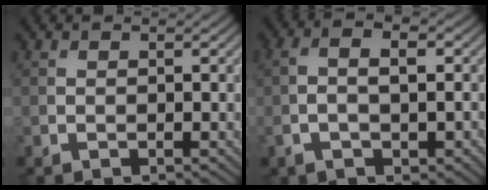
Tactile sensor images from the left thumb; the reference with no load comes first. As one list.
[{"total": 5.0, "force": [-1.0, 2.3, 4.3], "torque": [-0.085, 0.003, -0.019]}]